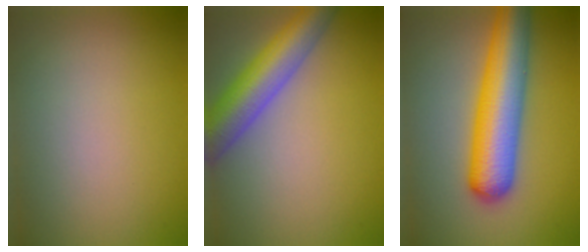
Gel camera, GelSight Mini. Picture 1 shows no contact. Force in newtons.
{"total": 7.5, "press": 7.5, "slide": 0.3}
{"total": 8.7, "press": 8.7, "slide": 0.3}